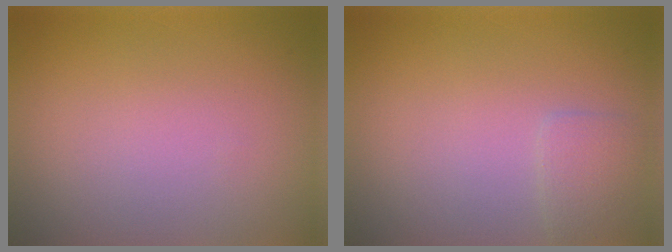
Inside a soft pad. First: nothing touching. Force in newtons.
{"total": 1.5, "press": 1.5, "slide": 0.0}